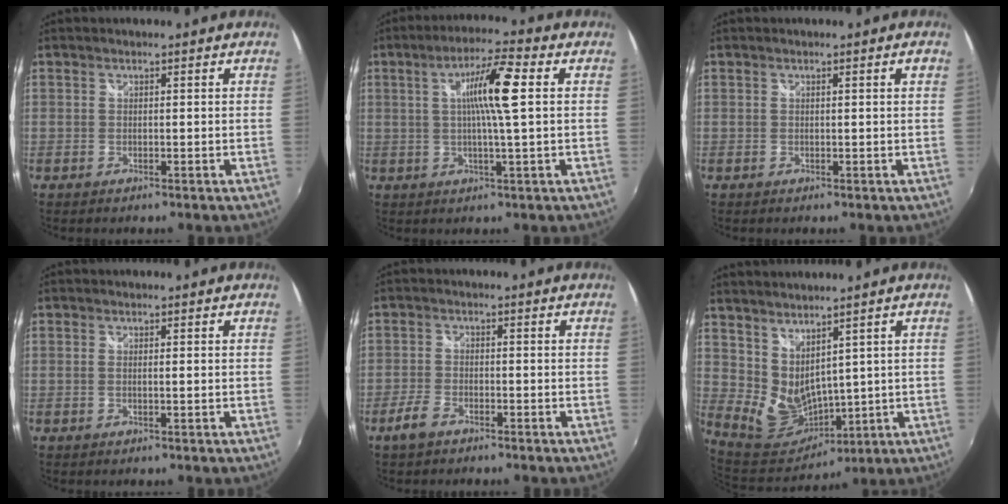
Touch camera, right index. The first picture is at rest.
{"total": 9.0, "force": [1.4, 0.1, 8.9], "torque": [-0.154, 0.008, 0.021]}
{"total": 1.2, "force": [0.4, -0.3, 1.1], "torque": [-0.014, 0.002, 0.005]}
{"total": 0.9, "force": [0.0, 0.2, 0.8], "torque": [-0.016, 0.001, -0.004]}
{"total": 3.9, "force": [-2.9, 1.8, 1.8], "torque": [-0.058, -0.003, -0.059]}
{"total": 10.3, "force": [4.6, 6.6, 6.4], "torque": [-0.131, -0.012, 0.115]}